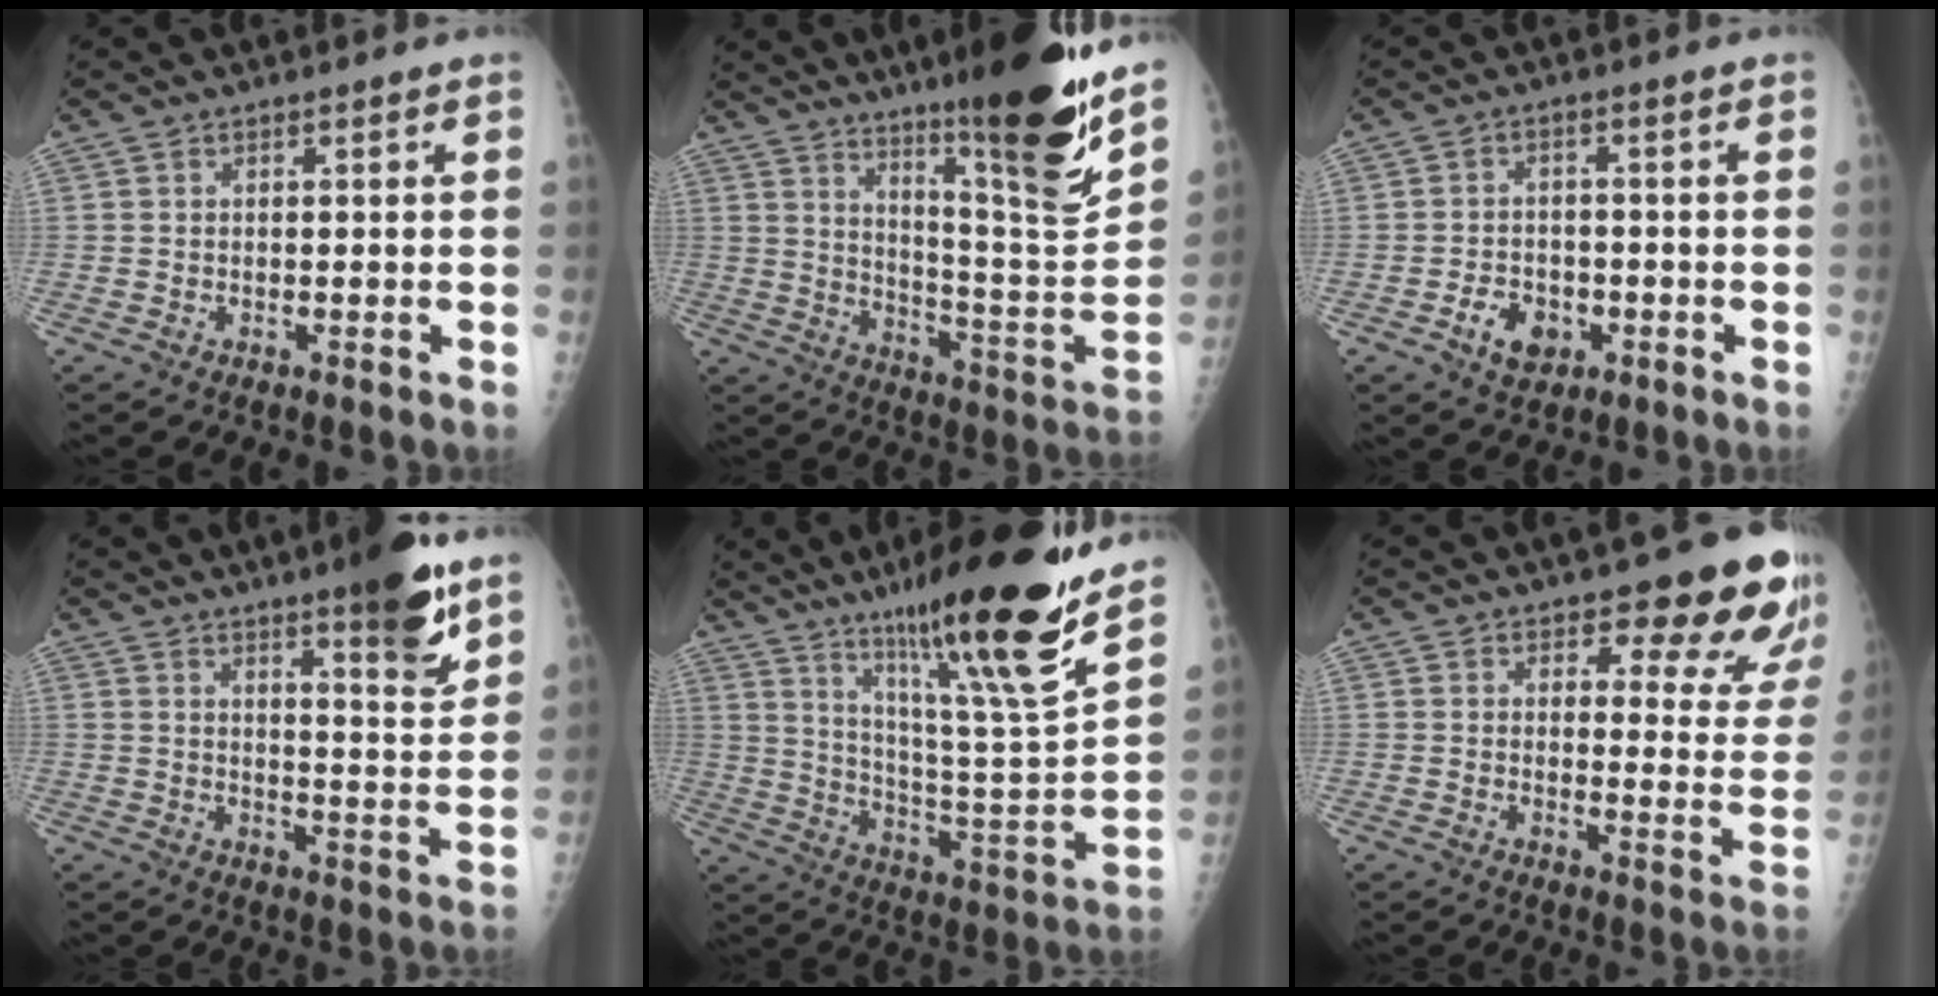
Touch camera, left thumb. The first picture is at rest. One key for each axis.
{"total": 21.0, "fx": 14.5, "fy": 1.9, "fz": 15.1, "tx": -0.197, "ty": -0.090, "tz": 0.231}
{"total": 5.7, "fx": -2.3, "fy": 4.2, "fz": 3.0, "tx": -0.035, "ty": 0.013, "tz": -0.034}
{"total": 11.5, "fx": 7.4, "fy": 2.0, "fz": 8.5, "tx": -0.102, "ty": -0.048, "tz": 0.104}
{"total": 25.1, "fx": 17.3, "fy": 1.5, "fz": 18.1, "tx": -0.264, "ty": -0.080, "tz": 0.288}
{"total": 14.6, "fx": 10.8, "fy": 5.4, "fz": 8.2, "tx": -0.045, "ty": -0.070, "tz": 0.119}